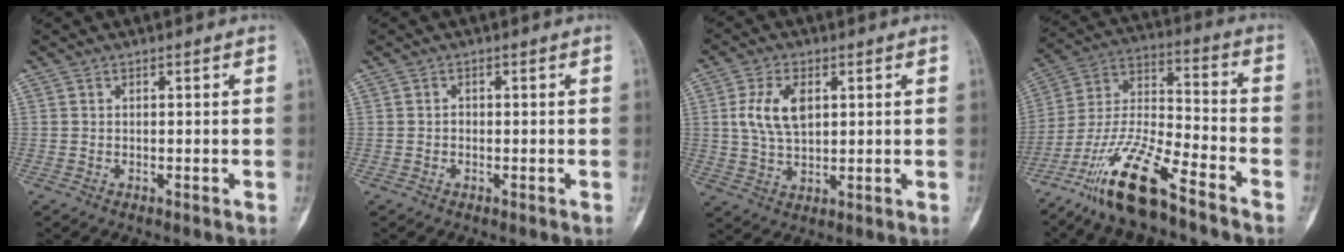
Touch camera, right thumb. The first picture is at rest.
{"total": 0.5, "force": [-0.1, 0.4, 0.2], "torque": [-0.001, 0.003, -0.005]}
{"total": 8.5, "force": [2.0, 4.9, 6.7], "torque": [-0.129, -0.002, 0.042]}
{"total": 16.7, "force": [-11.6, 3.7, 11.5], "torque": [-0.229, 0.067, -0.216]}